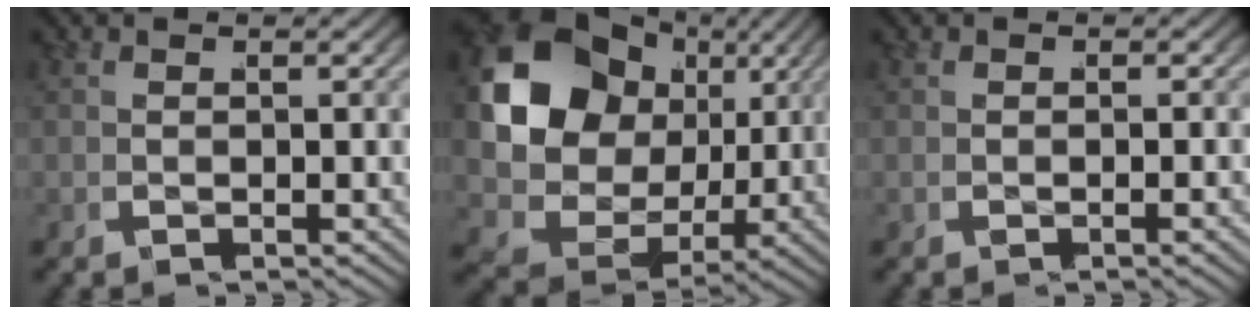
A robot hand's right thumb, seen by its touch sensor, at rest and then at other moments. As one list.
[{"total": 13.1, "force": [0.7, 10.2, 8.3], "torque": [-0.218, -0.041, 0.021]}, {"total": 0.6, "force": [-0.3, -0.2, 0.5], "torque": [-0.011, 0.002, -0.007]}]